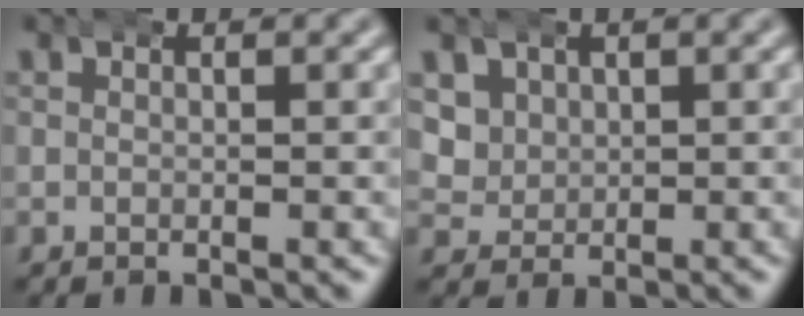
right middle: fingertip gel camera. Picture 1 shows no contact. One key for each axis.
{"total": 4.8, "fx": 1.9, "fy": 4.1, "fz": 1.7, "tx": -0.040, "ty": -0.011, "tz": 0.039}